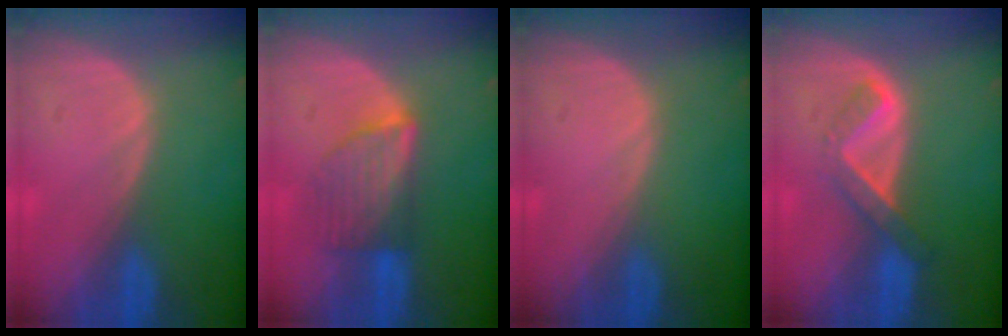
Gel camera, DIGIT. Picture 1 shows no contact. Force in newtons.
{"total": 6.0, "press": 6.0, "slide": 0.7}
{"total": 0.0}
{"total": 5.2, "press": 4.5, "slide": 2.6}